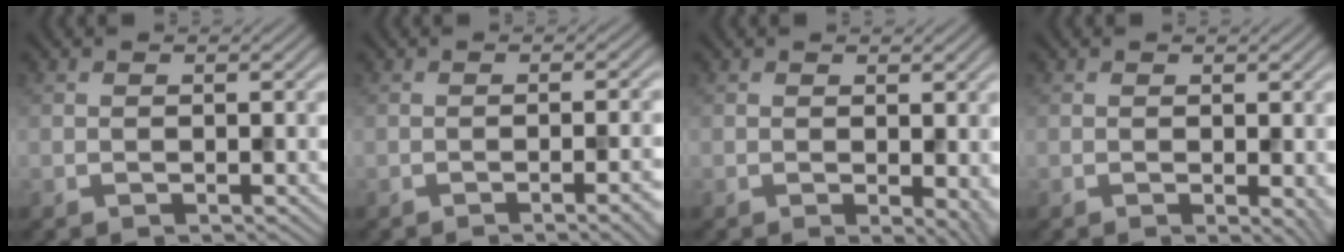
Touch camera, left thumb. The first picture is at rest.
{"total": 4.1, "force": [-1.5, 1.0, 3.6], "torque": [-0.039, 0.003, -0.021]}
{"total": 2.7, "force": [-0.1, 1.1, 2.5], "torque": [-0.027, -0.007, 0.000]}
{"total": 1.8, "force": [-0.1, 0.4, 1.7], "torque": [-0.019, -0.008, -0.002]}